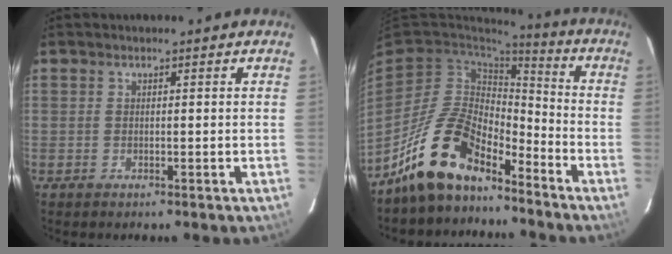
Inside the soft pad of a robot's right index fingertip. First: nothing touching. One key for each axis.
{"total": 14.4, "fx": -11.1, "fy": 5.8, "fz": 7.1, "tx": -0.150, "ty": 0.015, "tz": -0.207}